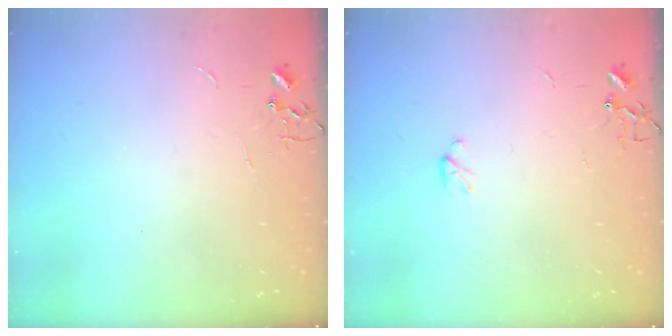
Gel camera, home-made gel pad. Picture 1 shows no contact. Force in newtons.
{"total": 3.4, "press": 3.3, "slide": 0.4}